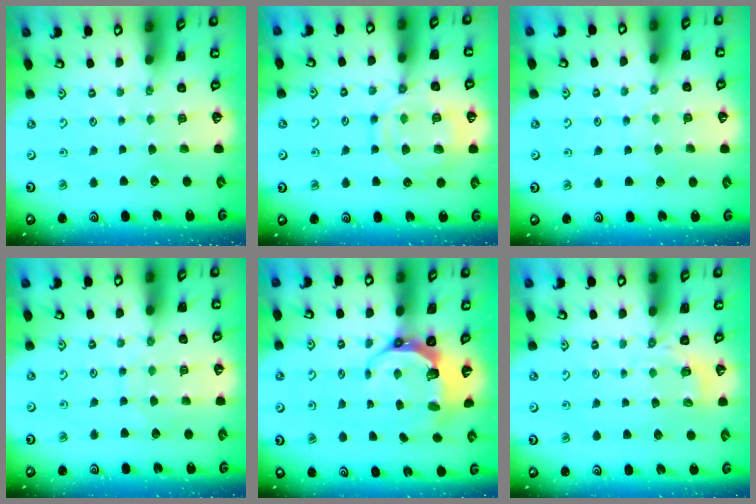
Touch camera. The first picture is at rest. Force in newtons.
{"total": 13.1, "press": 13.1, "slide": 1.2}
{"total": 4.6, "press": 4.6, "slide": 0.5}
{"total": 6.7, "press": 6.6, "slide": 0.6}
{"total": 7.8, "press": 6.6, "slide": 4.3}
{"total": 2.3, "press": 1.4, "slide": 1.8}